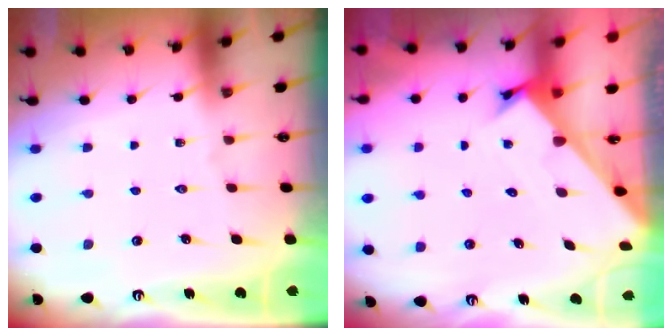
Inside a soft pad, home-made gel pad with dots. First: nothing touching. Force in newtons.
{"total": 2.4, "press": 2.4, "slide": 0.2}